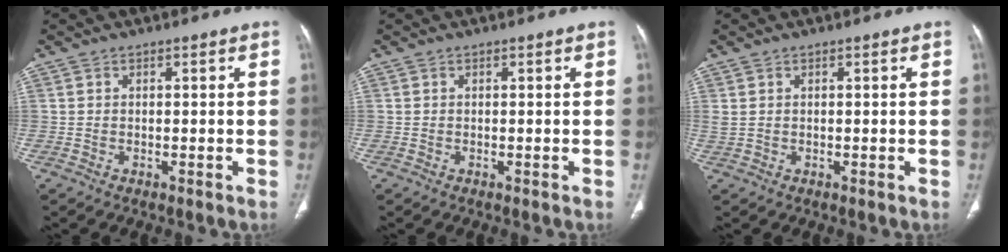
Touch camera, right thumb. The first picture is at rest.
{"total": 0.0}
{"total": 0.9, "force": [0.4, 0.5, 0.5], "torque": [-0.016, 0.003, 0.013]}